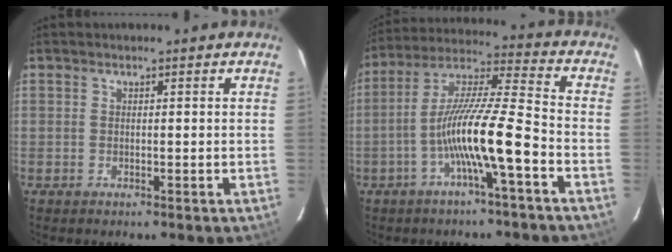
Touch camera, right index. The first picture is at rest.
{"total": 13.1, "force": [-5.3, 0.2, 11.9], "torque": [-0.226, 0.008, -0.101]}